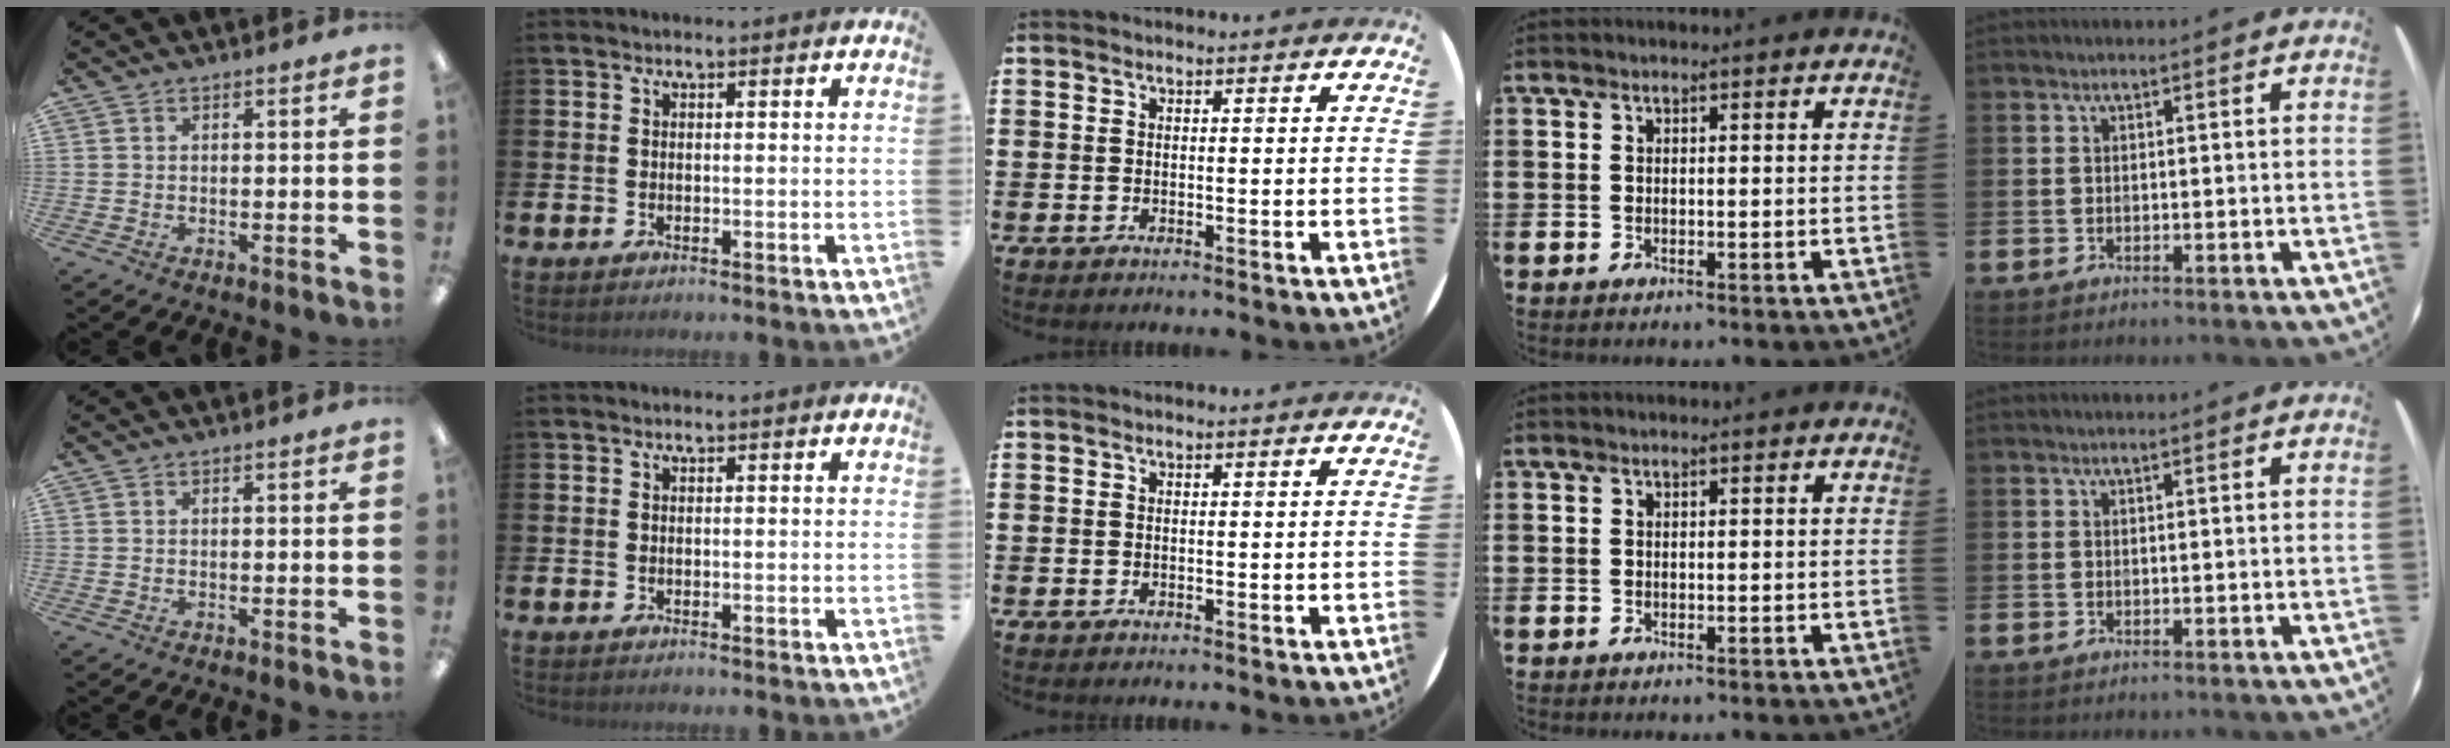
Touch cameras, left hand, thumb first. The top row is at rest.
{}